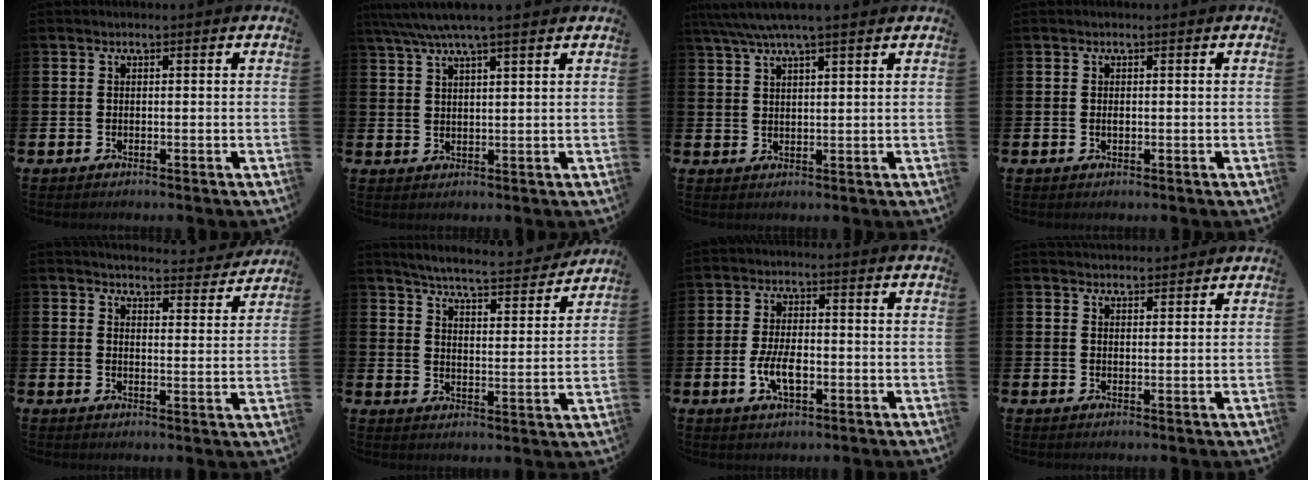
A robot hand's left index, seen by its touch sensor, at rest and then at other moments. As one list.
[{"total": 5.4, "force": [4.6, 0.4, 2.7], "torque": [-0.065, -0.009, 0.084]}, {"total": 5.0, "force": [4.2, 0.5, 2.6], "torque": [-0.060, -0.006, 0.077]}, {"total": 0.5, "force": [0.0, 0.3, 0.4], "torque": [-0.016, 0.003, 0.000]}, {"total": 4.5, "force": [4.5, 0.6, 0.4], "torque": [-0.015, -0.036, 0.076]}, {"total": 5.7, "force": [5.5, 0.1, 1.5], "torque": [-0.050, -0.043, 0.090]}, {"total": 5.0, "force": [-1.1, 2.3, 4.2], "torque": [-0.086, 0.001, -0.023]}, {"total": 2.7, "force": [2.7, 0.5, -0.1], "torque": [0.004, -0.014, 0.047]}]